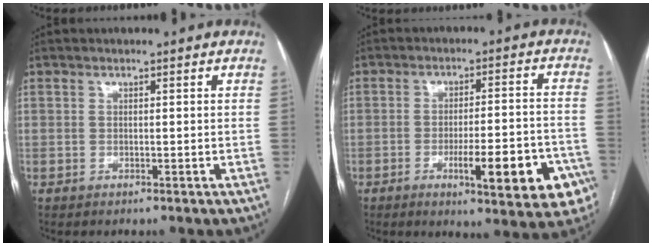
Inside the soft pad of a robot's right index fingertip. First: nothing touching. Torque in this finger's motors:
{"motor_torque": [1.54, -0.59, 0.30, 0.07]}